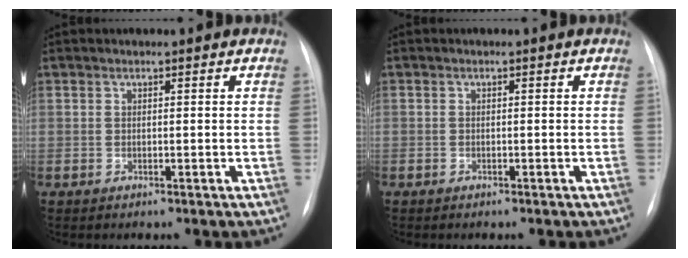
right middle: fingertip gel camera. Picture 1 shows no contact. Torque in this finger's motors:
{"motor_torque": [1.24, -0.90, 0.93, -0.04]}